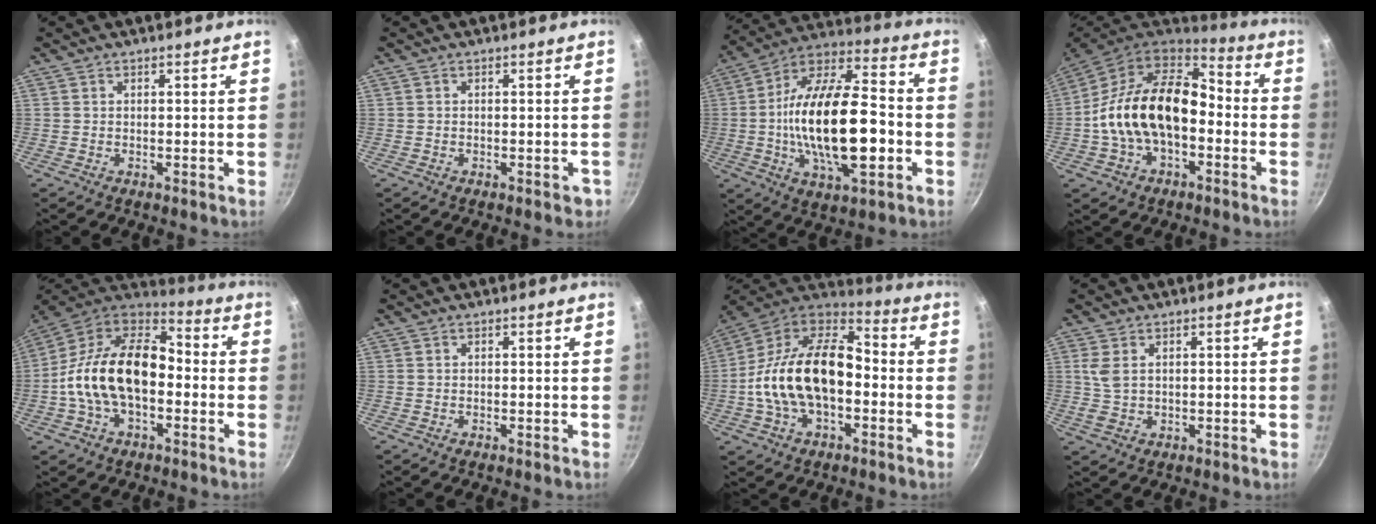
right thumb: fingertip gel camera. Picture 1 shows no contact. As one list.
[{"total": 1.5, "force": [-0.8, 0.9, 1.0], "torque": [-0.006, 0.010, -0.003]}, {"total": 25.0, "force": [-3.5, 11.4, 22.0], "torque": [-0.378, 0.032, -0.065]}, {"total": 20.2, "force": [-2.4, 12.8, 15.5], "torque": [-0.247, 0.049, -0.053]}, {"total": 21.0, "force": [-2.7, 13.0, 16.2], "torque": [-0.266, 0.051, -0.063]}, {"total": 0.0}, {"total": 22.4, "force": [-2.9, 13.4, 17.6], "torque": [-0.304, 0.051, -0.065]}, {"total": 3.9, "force": [1.0, 2.5, 2.8], "torque": [-0.057, 0.000, 0.025]}]